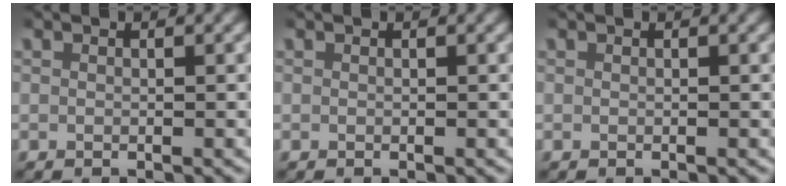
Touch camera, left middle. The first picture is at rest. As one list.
[{"total": 0.0}, {"total": 0.0}]